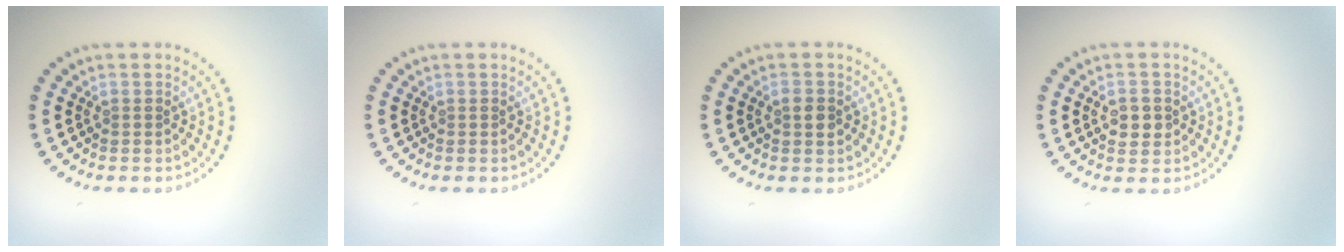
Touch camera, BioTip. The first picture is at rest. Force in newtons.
{"total": 0.0}
{"total": 1.4, "press": 1.4, "slide": 0.1}
{"total": 2.0, "press": 2.0, "slide": 0.1}